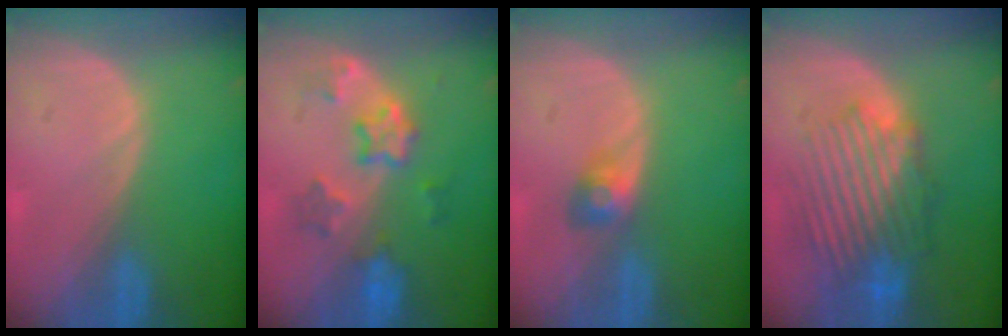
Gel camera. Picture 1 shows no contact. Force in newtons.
{"total": 6.1, "press": 6.0, "slide": 1.1}
{"total": 3.0, "press": 2.6, "slide": 1.4}
{"total": 10.0, "press": 9.1, "slide": 4.0}